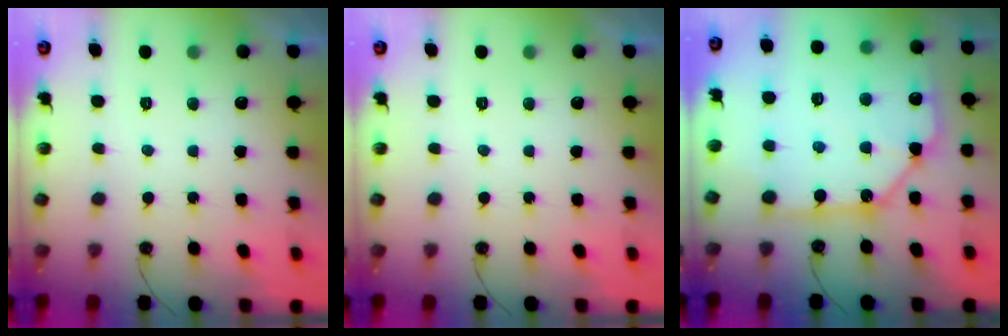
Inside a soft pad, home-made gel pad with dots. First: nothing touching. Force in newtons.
{"total": 0.0}
{"total": 16.9, "press": 16.8, "slide": 2.1}